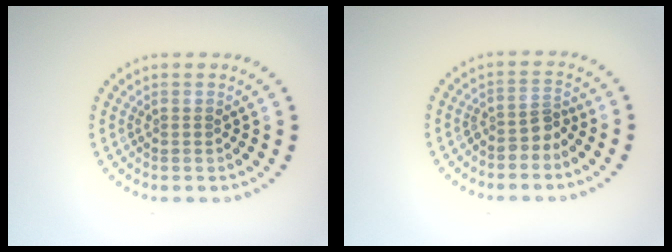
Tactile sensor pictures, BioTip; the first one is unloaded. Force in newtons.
{"total": 2.0, "press": 1.4, "slide": 1.4}